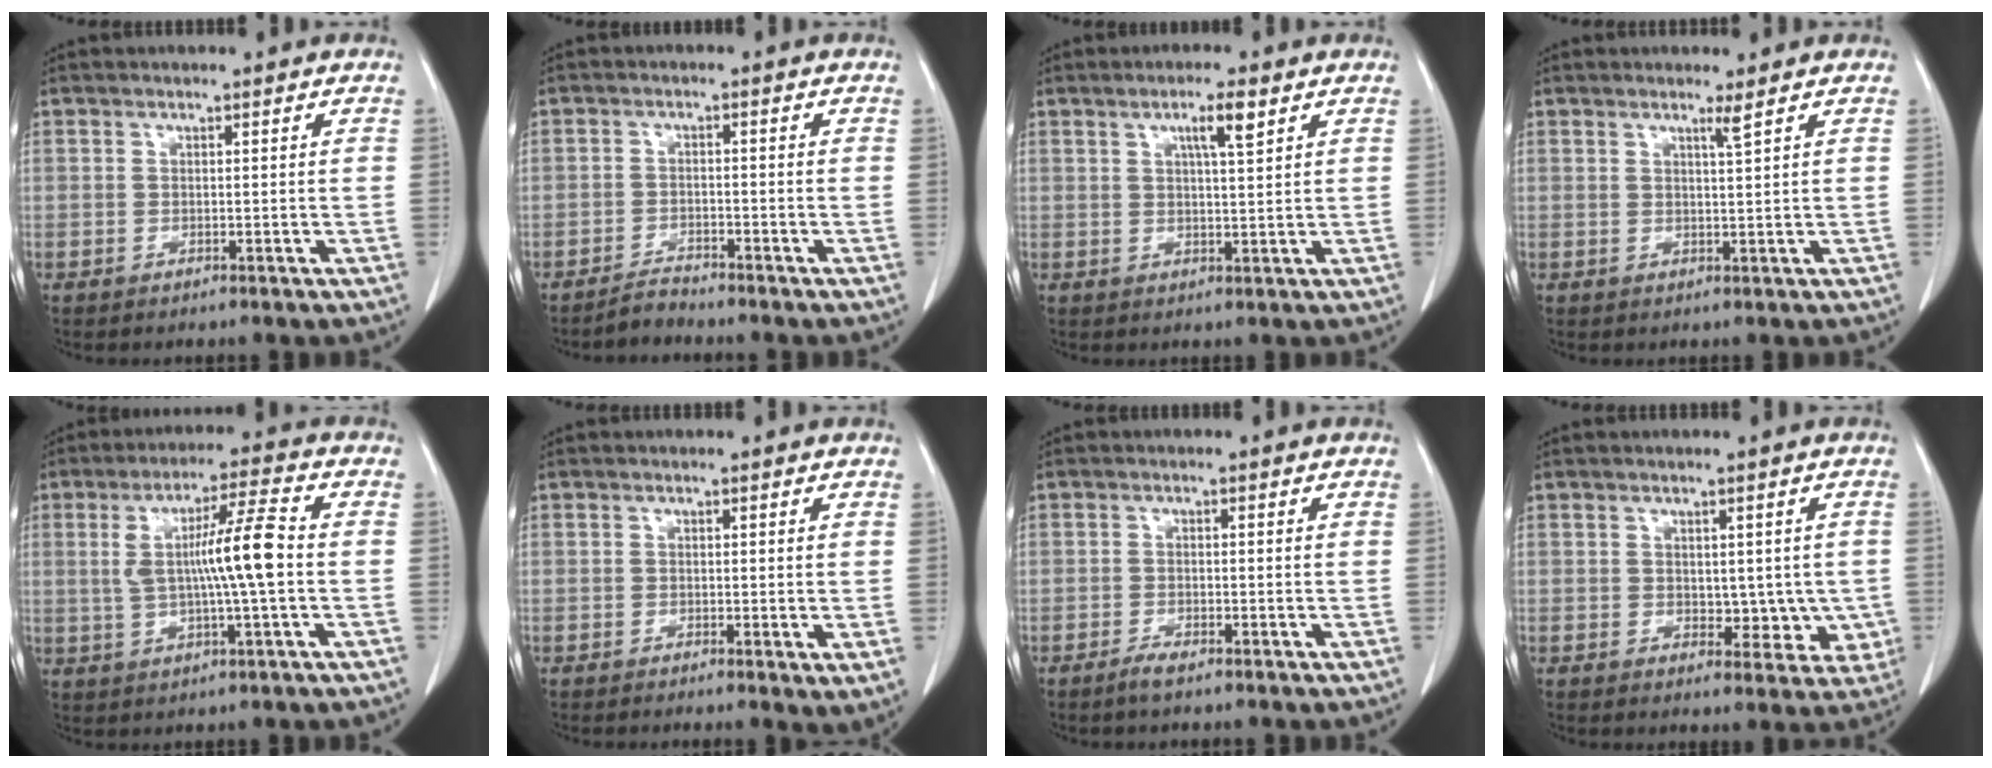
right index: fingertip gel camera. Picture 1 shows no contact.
{"total": 2.1, "force": [-2.1, 0.1, -0.1], "torque": [0.007, -0.007, -0.038]}
{"total": 4.1, "force": [2.1, 0.2, 3.5], "torque": [-0.059, 0.000, 0.035]}
{"total": 1.4, "force": [1.0, -0.5, 0.9], "torque": [-0.026, -0.011, 0.021]}
{"total": 9.9, "force": [0.3, 0.2, 9.9], "torque": [-0.180, 0.011, 0.003]}
{"total": 2.1, "force": [-0.4, 0.4, 2.0], "torque": [-0.028, -0.007, -0.006]}
{"total": 1.8, "force": [-1.4, 0.1, 1.1], "torque": [-0.026, -0.003, -0.028]}
{"total": 5.5, "force": [-0.2, 3.5, 4.2], "torque": [-0.031, 0.001, 0.006]}